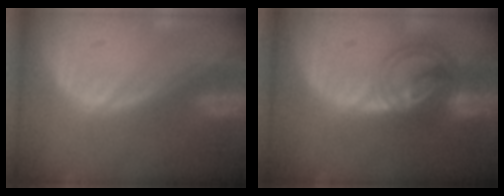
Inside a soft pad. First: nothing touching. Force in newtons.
{"total": 7.1, "press": 6.5, "slide": 2.9}